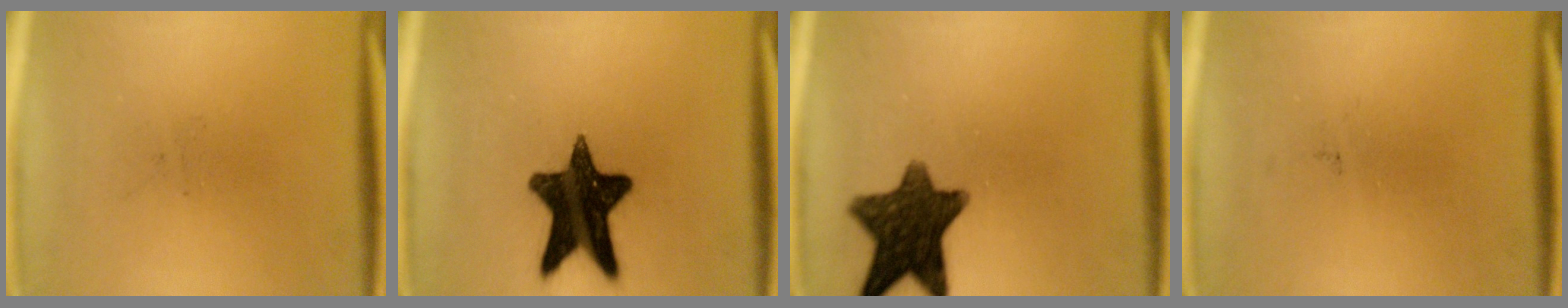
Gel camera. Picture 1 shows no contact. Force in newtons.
{"total": 15.6}
{"total": 12.2}
{"total": 0.0}